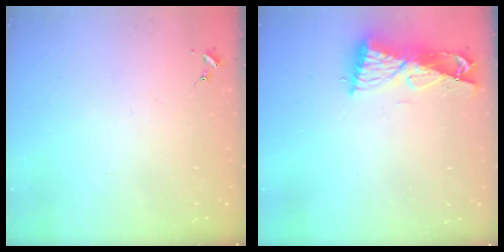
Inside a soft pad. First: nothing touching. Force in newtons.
{"total": 9.6, "press": 9.5, "slide": 1.2}